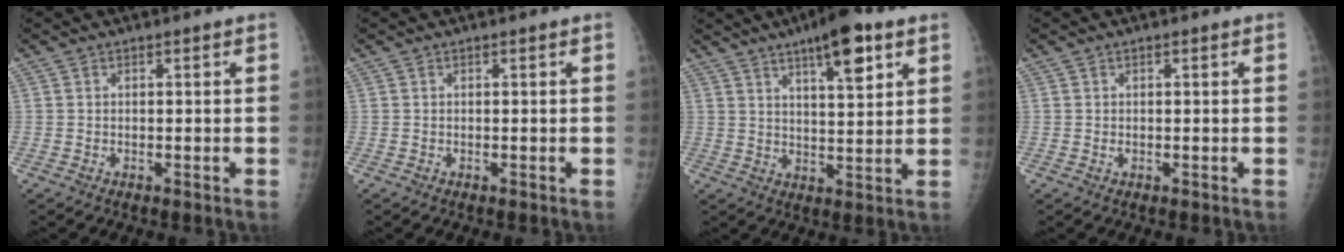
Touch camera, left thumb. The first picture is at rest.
{"total": 0.0}
{"total": 10.8, "force": [6.1, 3.0, 8.4], "torque": [-0.112, -0.028, 0.091]}
{"total": 0.6, "force": [0.1, 0.4, 0.5], "torque": [-0.006, -0.001, 0.004]}